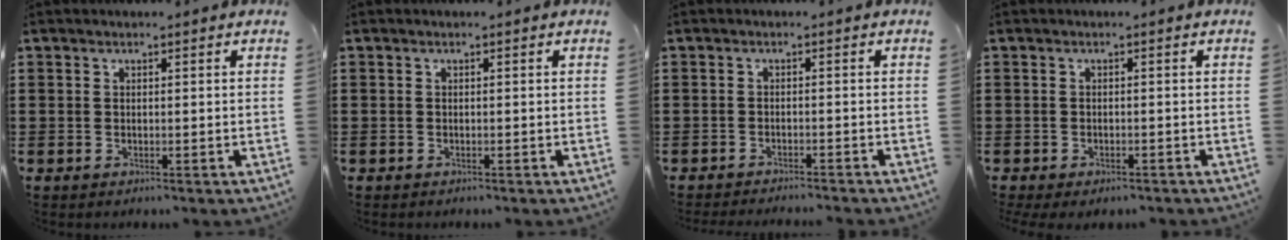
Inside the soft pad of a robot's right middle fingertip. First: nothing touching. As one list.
[{"total": 0.0}, {"total": 1.5, "force": [-1.4, -0.2, 0.2], "torque": [-0.003, 0.003, -0.029]}, {"total": 0.9, "force": [-0.8, 0.2, 0.3], "torque": [-0.008, -0.004, -0.016]}]